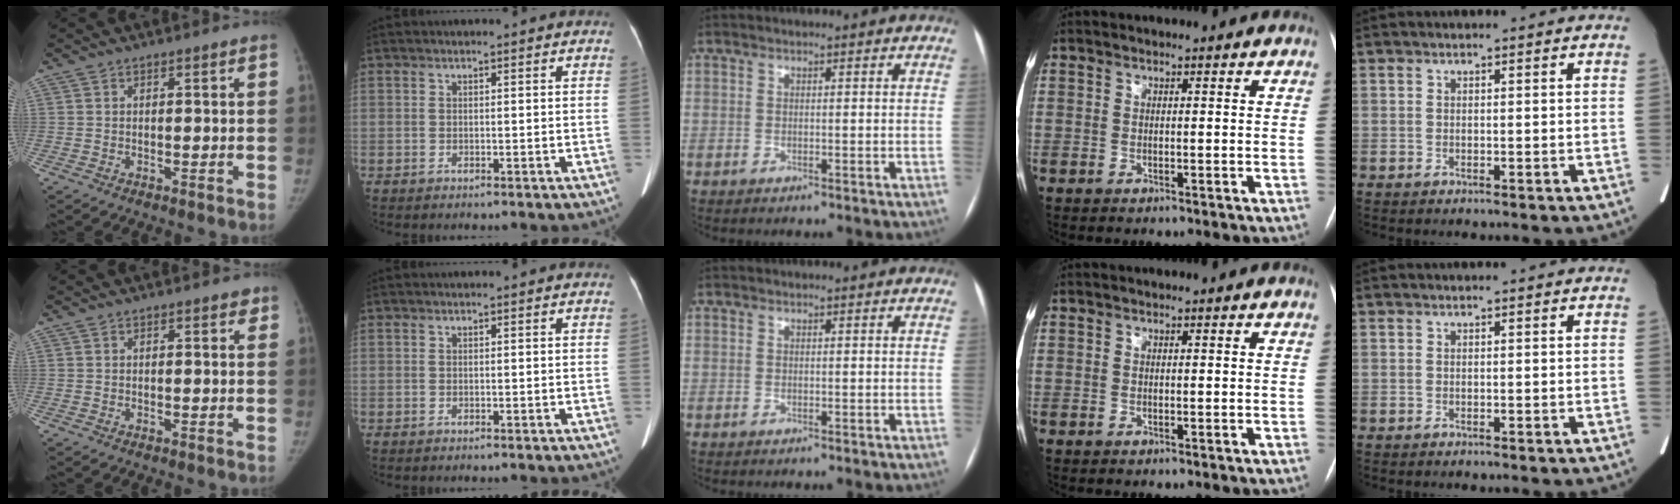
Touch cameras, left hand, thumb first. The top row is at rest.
{"thumb": {"total": 0.9, "force": [0.5, 0.5, 0.4], "torque": [0.006, -0.001, 0.001]}}